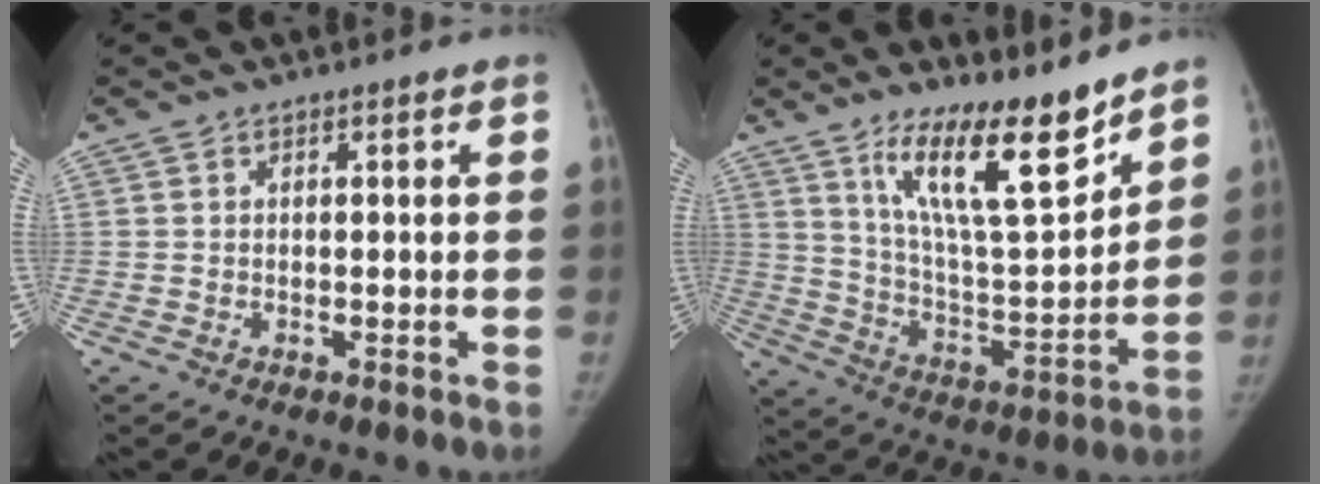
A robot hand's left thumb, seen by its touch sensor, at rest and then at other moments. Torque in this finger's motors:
{"motor_torque": [0.29, 0.16, 1.55, -1.22, 0.38]}